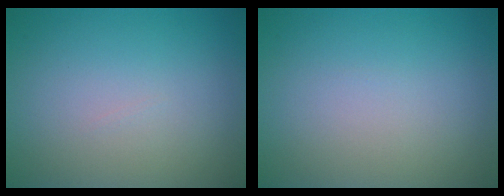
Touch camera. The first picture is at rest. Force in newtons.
{"total": 0.0}